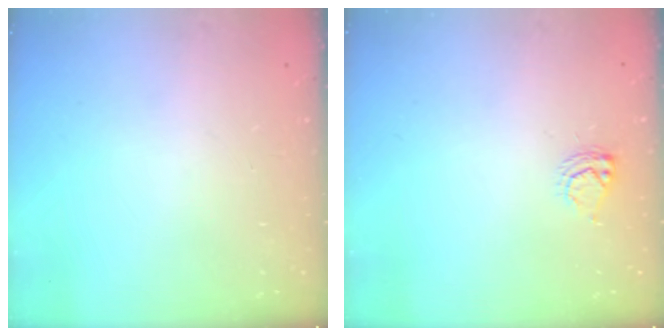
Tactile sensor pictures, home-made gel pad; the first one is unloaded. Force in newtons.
{"total": 5.7, "press": 5.7, "slide": 0.6}